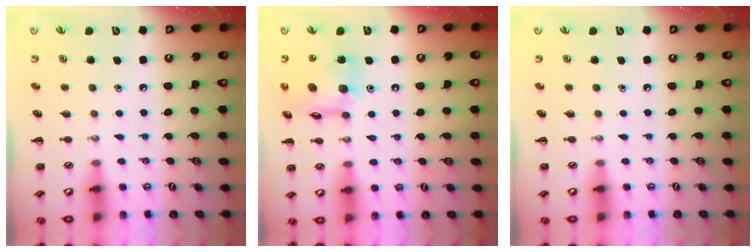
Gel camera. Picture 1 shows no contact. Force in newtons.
{"total": 13.5, "press": 13.2, "slide": 3.0}
{"total": 0.0}